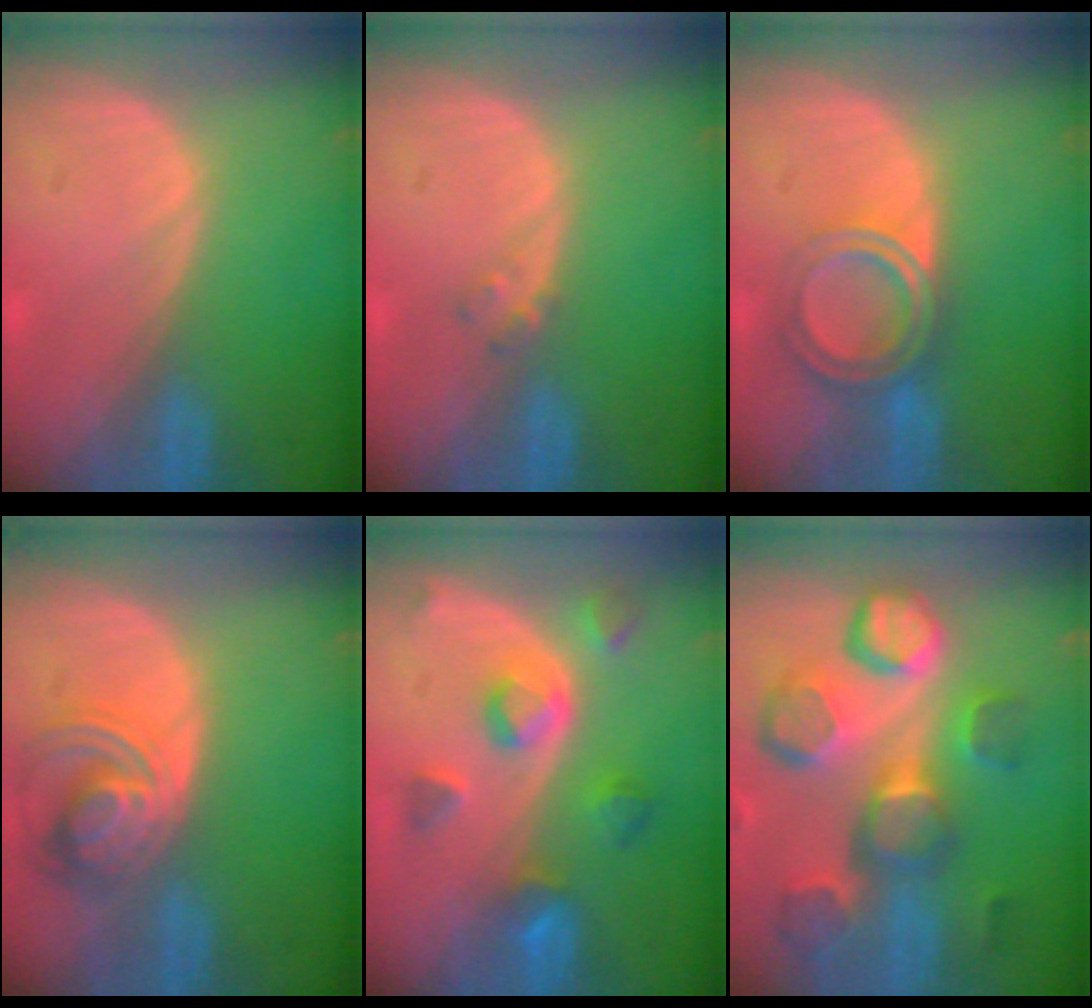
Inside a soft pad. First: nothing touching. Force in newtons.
{"total": 1.2, "press": 1.2, "slide": 0.2}
{"total": 6.4, "press": 5.4, "slide": 3.5}
{"total": 7.2, "press": 6.8, "slide": 2.5}
{"total": 7.7, "press": 6.9, "slide": 3.4}
{"total": 12.4, "press": 11.1, "slide": 5.6}